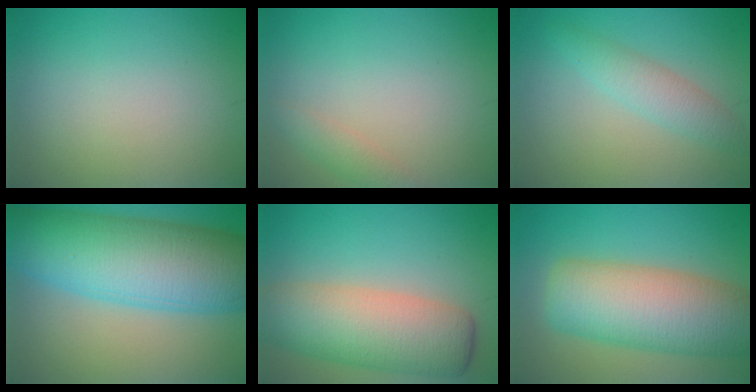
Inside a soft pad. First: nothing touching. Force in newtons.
{"total": 1.6, "press": 1.6, "slide": 0.2}
{"total": 2.8, "press": 2.8, "slide": 0.0}
{"total": 13.8, "press": 13.8, "slide": 0.3}
{"total": 9.0, "press": 9.0, "slide": 0.4}
{"total": 11.1, "press": 11.1, "slide": 0.7}